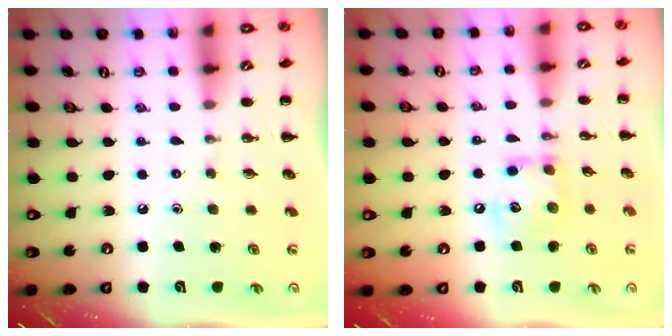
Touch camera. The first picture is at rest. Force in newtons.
{"total": 10.7, "press": 10.7, "slide": 0.6}